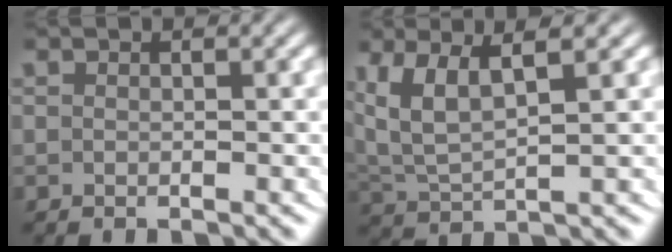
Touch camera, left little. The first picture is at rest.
{"total": 5.9, "force": [2.2, 3.8, 3.9], "torque": [-0.102, -0.009, 0.045]}